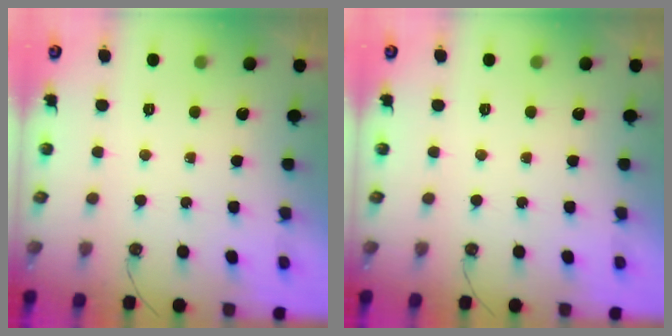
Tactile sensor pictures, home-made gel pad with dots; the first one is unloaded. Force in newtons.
{"total": 0.0}